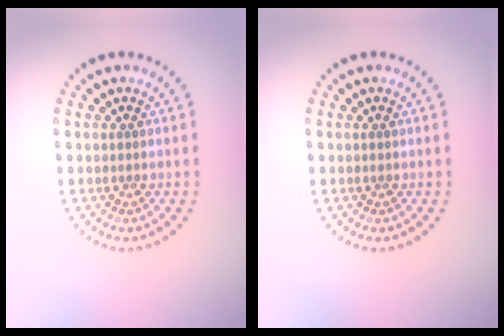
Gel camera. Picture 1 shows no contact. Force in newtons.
{"total": 0.0}